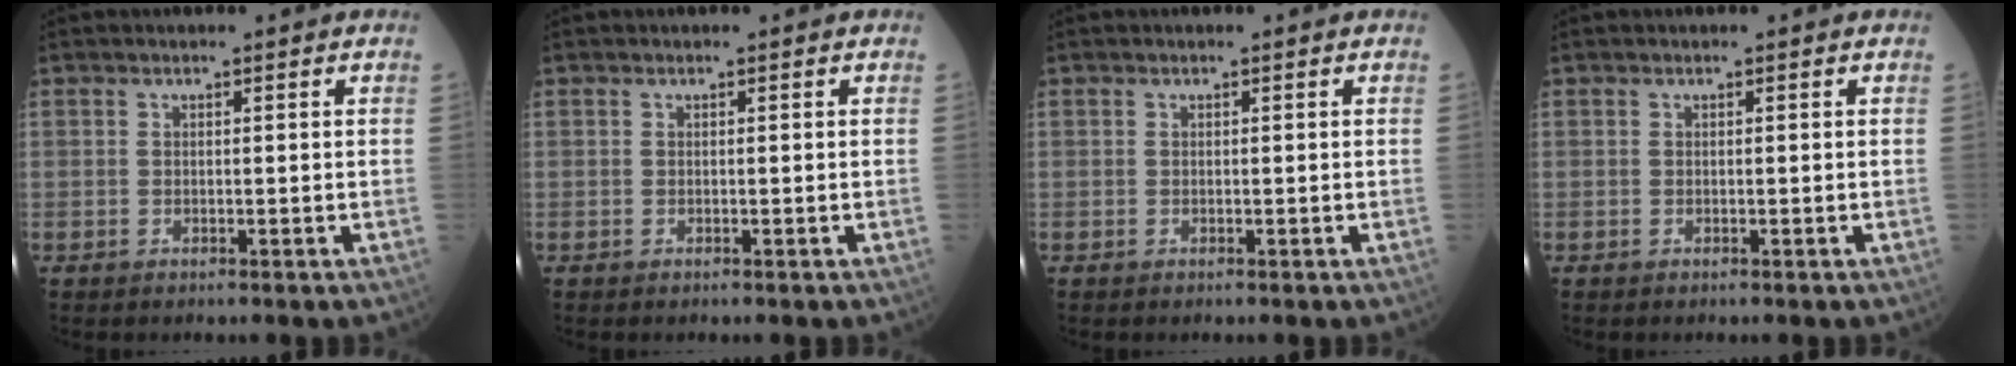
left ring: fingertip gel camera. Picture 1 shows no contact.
{"total": 0.0}
{"total": 0.0}
{"total": 0.0}